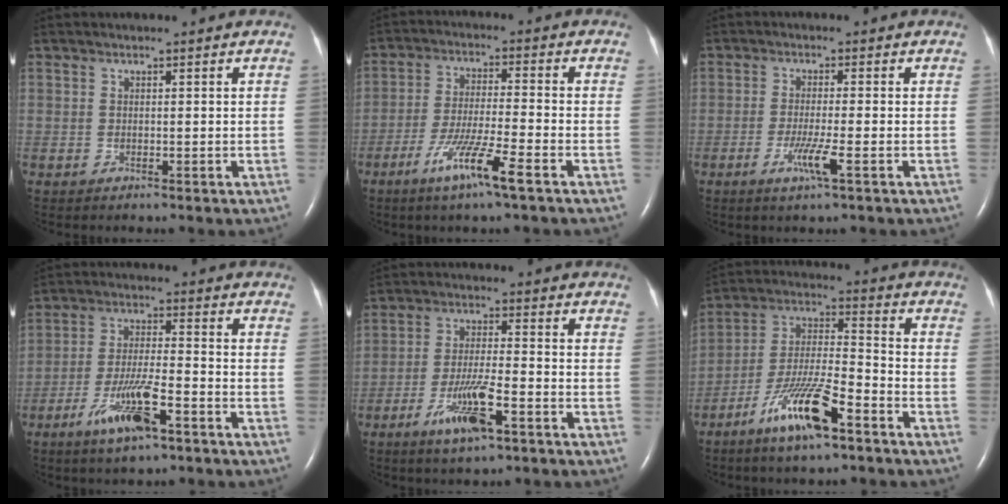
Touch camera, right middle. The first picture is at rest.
{"total": 8.6, "force": [-4.9, -0.4, 7.0], "torque": [-0.138, -0.018, -0.094]}
{"total": 3.9, "force": [-1.7, -0.3, 3.5], "torque": [-0.074, -0.011, -0.035]}
{"total": 9.5, "force": [-5.3, 1.5, 7.7], "torque": [-0.153, -0.009, -0.094]}
{"total": 8.5, "force": [-4.5, 1.2, 7.2], "torque": [-0.143, -0.010, -0.078]}
{"total": 12.9, "force": [-7.7, 2.0, 10.1], "torque": [-0.203, -0.013, -0.143]}